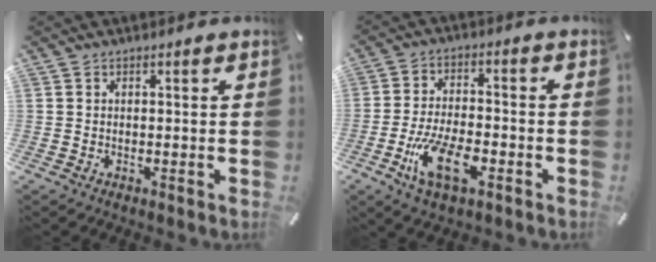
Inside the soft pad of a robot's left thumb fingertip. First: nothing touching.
{"total": 11.9, "force": [-5.2, 5.6, 9.2], "torque": [-0.196, 0.009, -0.096]}